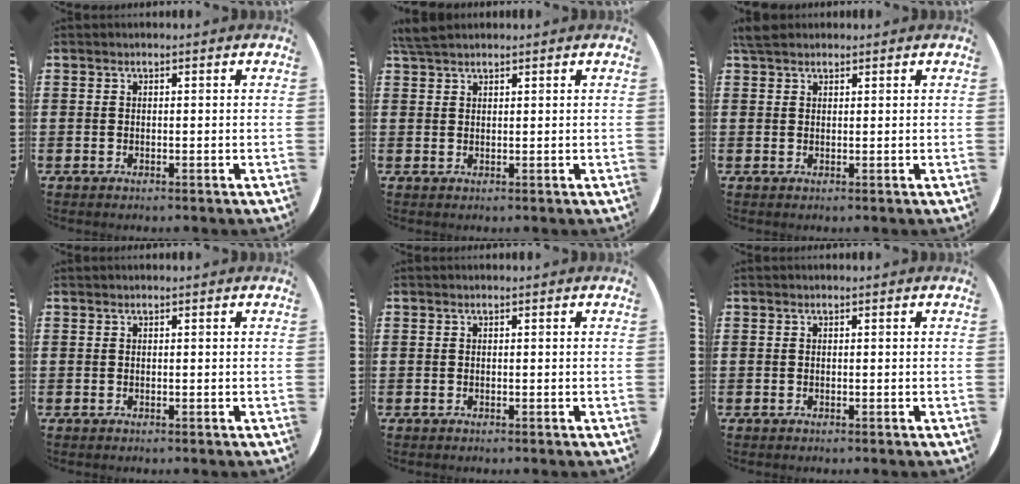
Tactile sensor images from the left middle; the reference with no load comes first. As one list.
[{"total": 2.2, "force": [2.0, 0.5, 0.8], "torque": [-0.019, 0.005, 0.037]}, {"total": 2.0, "force": [1.7, 0.8, 0.7], "torque": [-0.008, 0.005, 0.030]}, {"total": 0.0}, {"total": 0.0}, {"total": 0.0}]